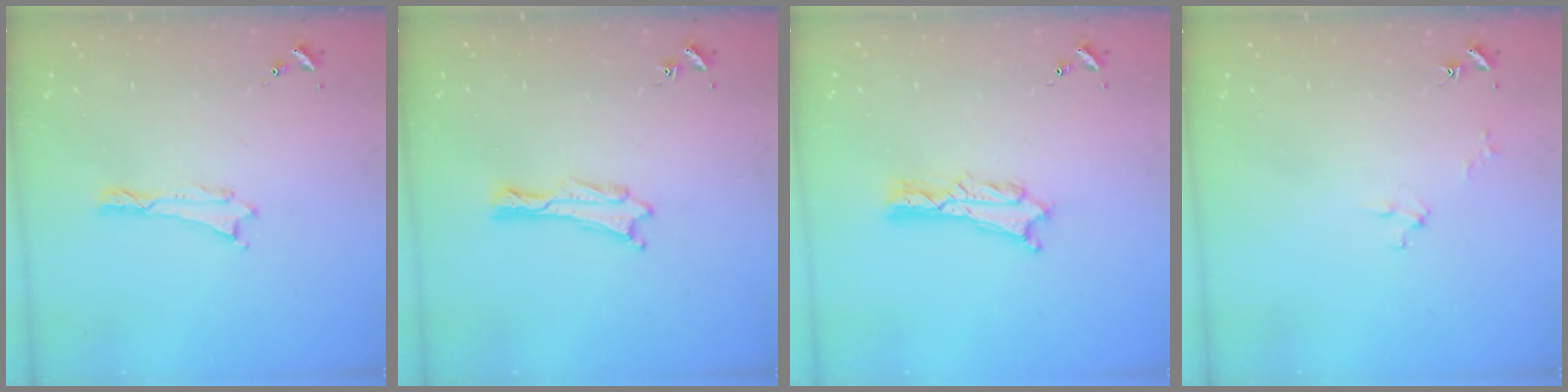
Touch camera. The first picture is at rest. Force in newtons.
{"total": 0.0}
{"total": 2.7, "press": 2.6, "slide": 0.3}
{"total": 2.0, "press": 2.0, "slide": 0.1}